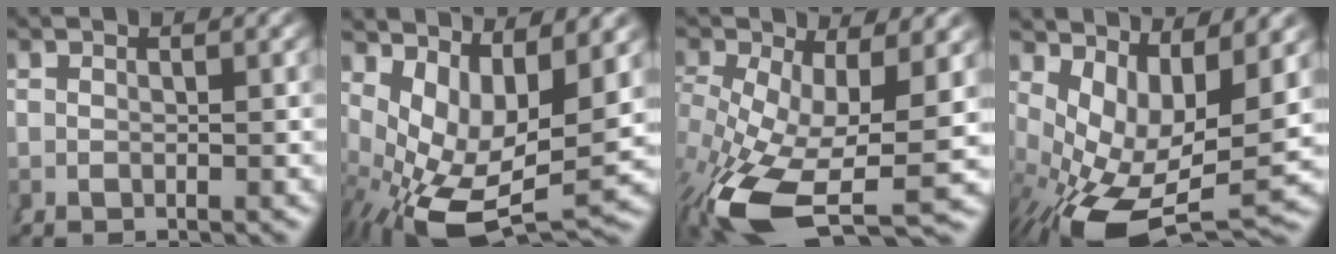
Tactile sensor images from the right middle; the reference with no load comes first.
{"total": 10.5, "force": [-1.0, 6.8, 7.9], "torque": [-0.159, -0.049, 0.006]}
{"total": 10.3, "force": [-3.6, 5.1, 8.1], "torque": [-0.167, -0.070, -0.021]}
{"total": 10.3, "force": [-1.4, 6.1, 8.2], "torque": [-0.148, -0.048, 0.000]}